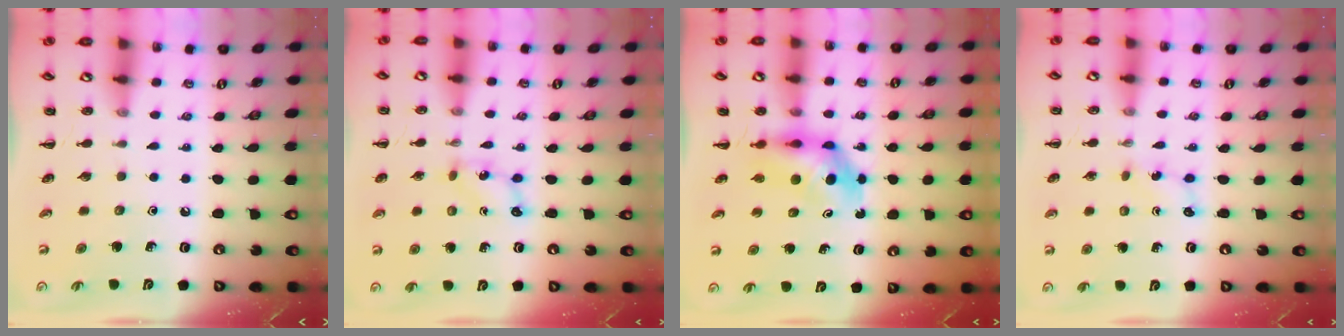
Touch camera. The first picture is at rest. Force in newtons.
{"total": 1.8, "press": 1.8, "slide": 0.3}
{"total": 5.1, "press": 5.0, "slide": 0.7}
{"total": 2.8, "press": 2.6, "slide": 1.0}